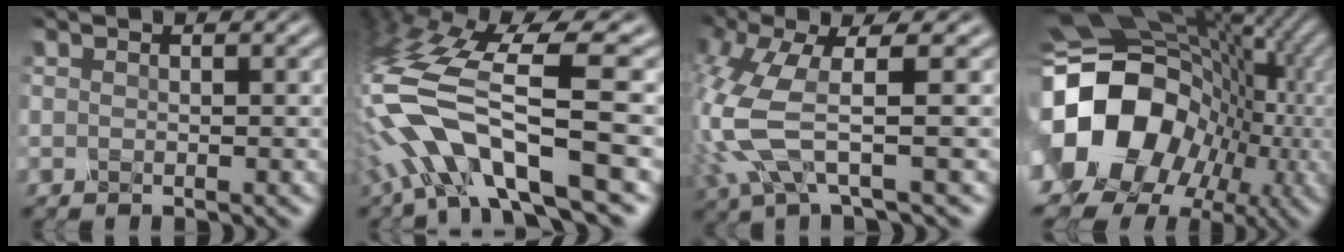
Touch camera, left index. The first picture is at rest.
{"total": 12.7, "force": [-3.8, 4.0, 11.5], "torque": [-0.239, 0.003, -0.068]}
{"total": 7.8, "force": [-1.4, 2.4, 7.2], "torque": [-0.203, -0.009, -0.031]}
{"total": 19.1, "force": [-3.7, 15.7, 10.3], "torque": [-0.208, -0.025, -0.061]}